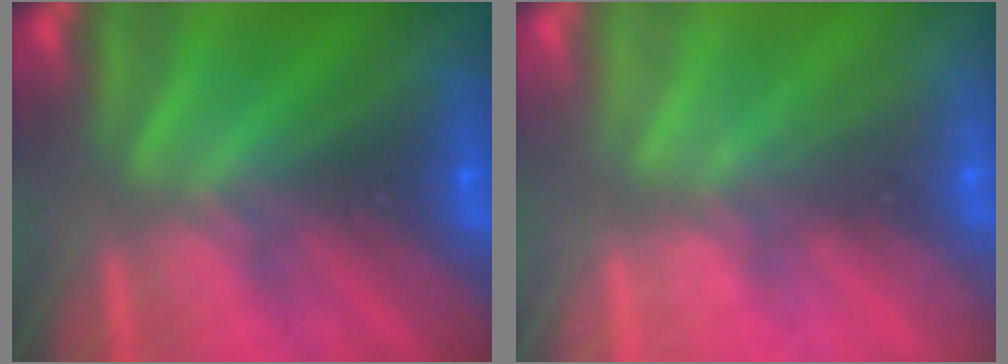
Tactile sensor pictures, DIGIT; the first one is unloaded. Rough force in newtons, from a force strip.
{"total": 2.1}